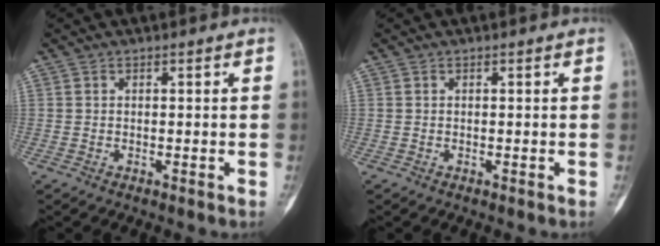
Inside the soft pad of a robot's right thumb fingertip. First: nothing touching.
{"total": 0.0}